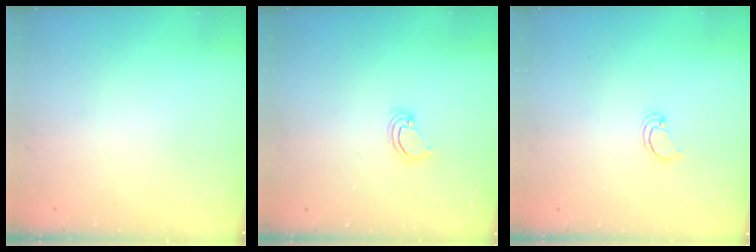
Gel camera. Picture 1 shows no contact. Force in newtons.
{"total": 3.0, "press": 3.0, "slide": 0.3}
{"total": 2.1, "press": 2.1, "slide": 0.2}